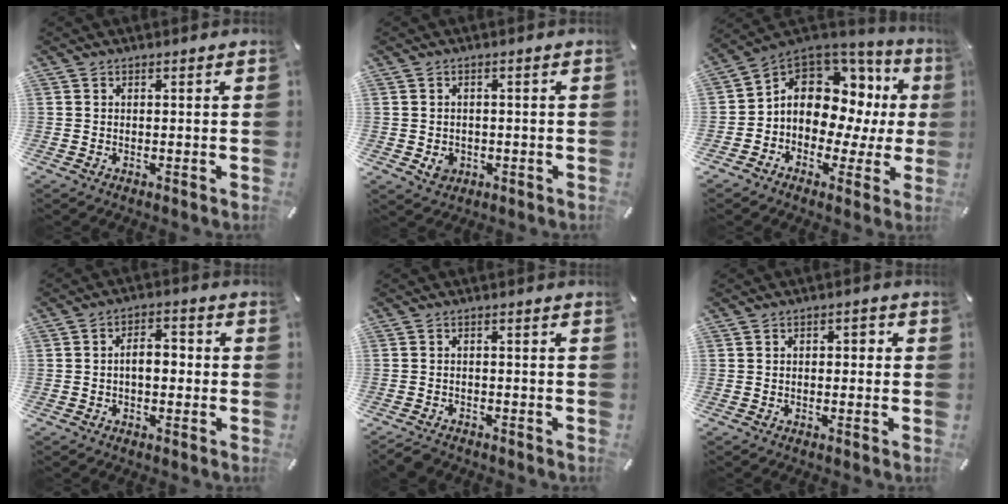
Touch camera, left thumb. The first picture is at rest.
{"total": 3.2, "force": [-0.9, 2.8, 1.4], "torque": [-0.004, 0.000, -0.016]}
{"total": 10.4, "force": [2.4, 8.2, 6.0], "torque": [-0.114, -0.029, 0.043]}
{"total": 5.3, "force": [-1.1, 3.2, 4.1], "torque": [-0.073, 0.019, -0.022]}
{"total": 2.6, "force": [-2.4, 0.9, 0.5], "torque": [-0.021, 0.009, -0.052]}
{"total": 2.0, "force": [-1.0, 1.2, 1.2], "torque": [-0.024, 0.012, -0.023]}